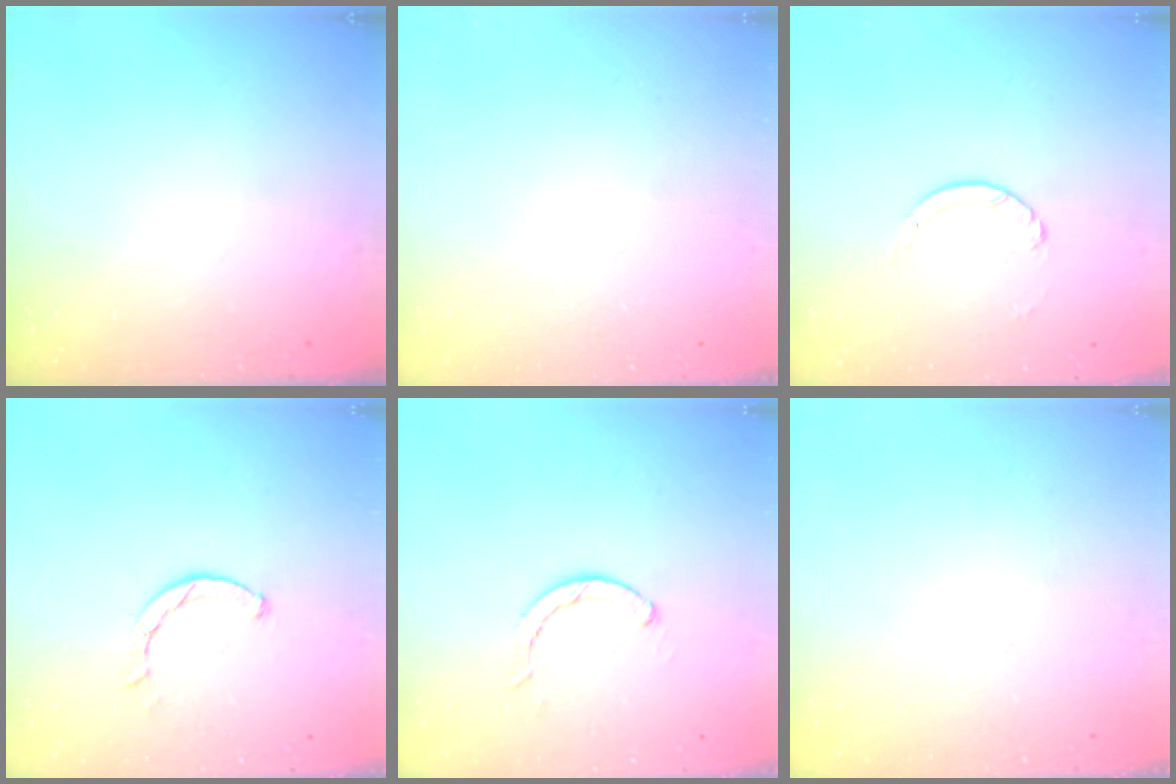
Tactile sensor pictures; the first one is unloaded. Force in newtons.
{"total": 2.6, "press": 2.6, "slide": 0.2}
{"total": 2.7, "press": 2.7, "slide": 0.3}
{"total": 2.0, "press": 2.0, "slide": 0.2}
{"total": 2.6, "press": 2.5, "slide": 0.4}
{"total": 2.6, "press": 2.6, "slide": 0.2}